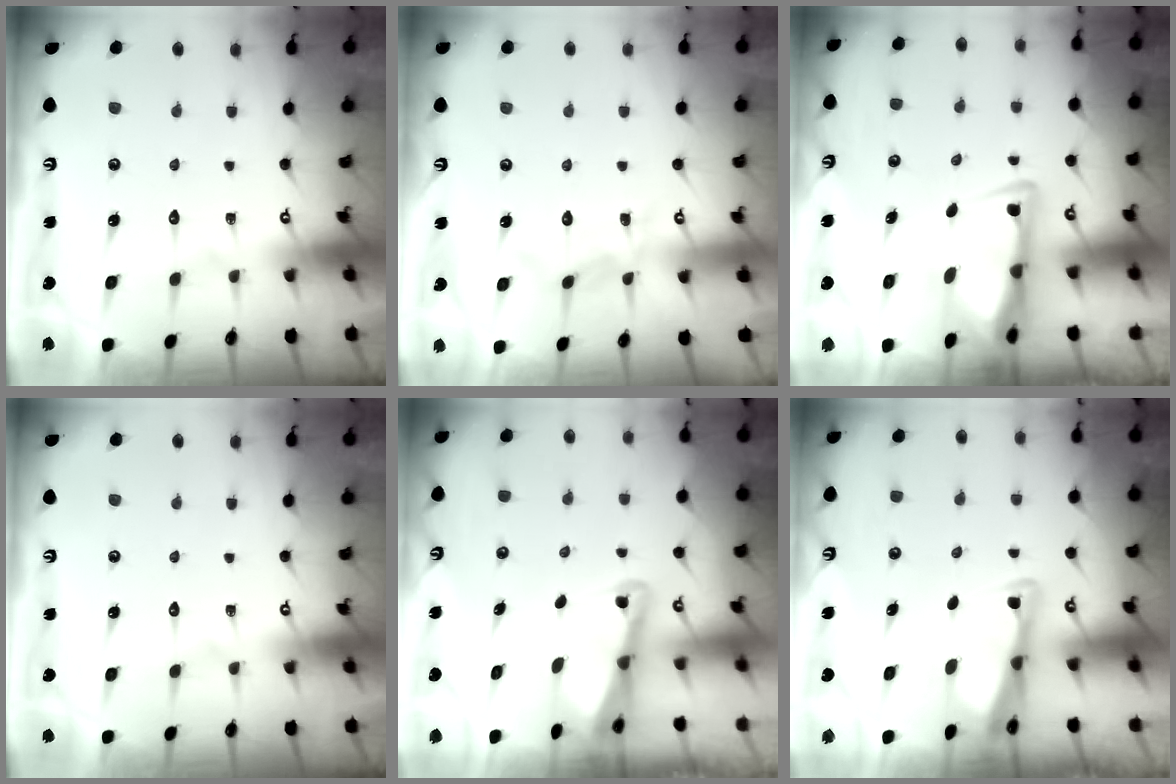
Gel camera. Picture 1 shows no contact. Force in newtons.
{"total": 6.6, "press": 6.5, "slide": 0.4}
{"total": 4.6, "press": 4.5, "slide": 0.9}
{"total": 0.0}
{"total": 2.5, "press": 2.4, "slide": 0.6}
{"total": 2.7, "press": 2.7, "slide": 0.3}